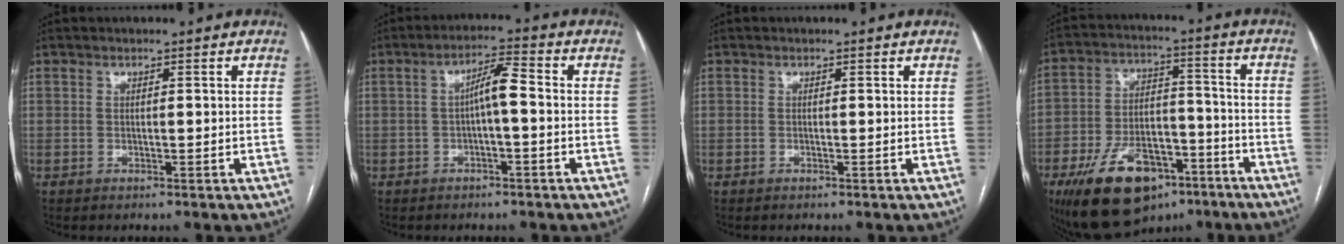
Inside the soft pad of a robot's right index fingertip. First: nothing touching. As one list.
[{"total": 4.8, "force": [-0.2, 0.7, 4.8], "torque": [-0.078, 0.018, -0.005]}, {"total": 0.0}, {"total": 17.4, "force": [-10.7, 9.1, 10.3], "torque": [-0.172, 0.021, -0.169]}]